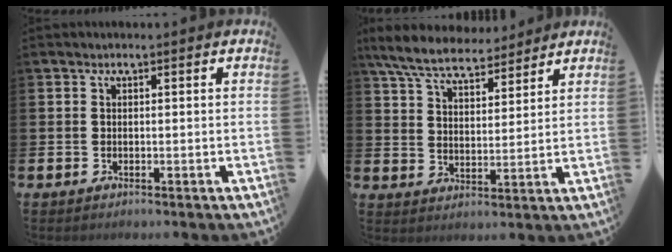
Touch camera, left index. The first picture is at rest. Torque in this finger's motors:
{"motor_torque": [1.11, -1.03, 0.35, 0.21]}